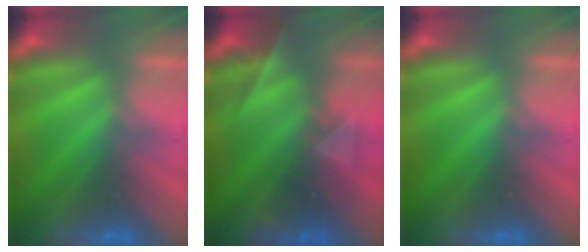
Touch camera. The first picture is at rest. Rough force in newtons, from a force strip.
{"total": 2.3}
{"total": 0.0}